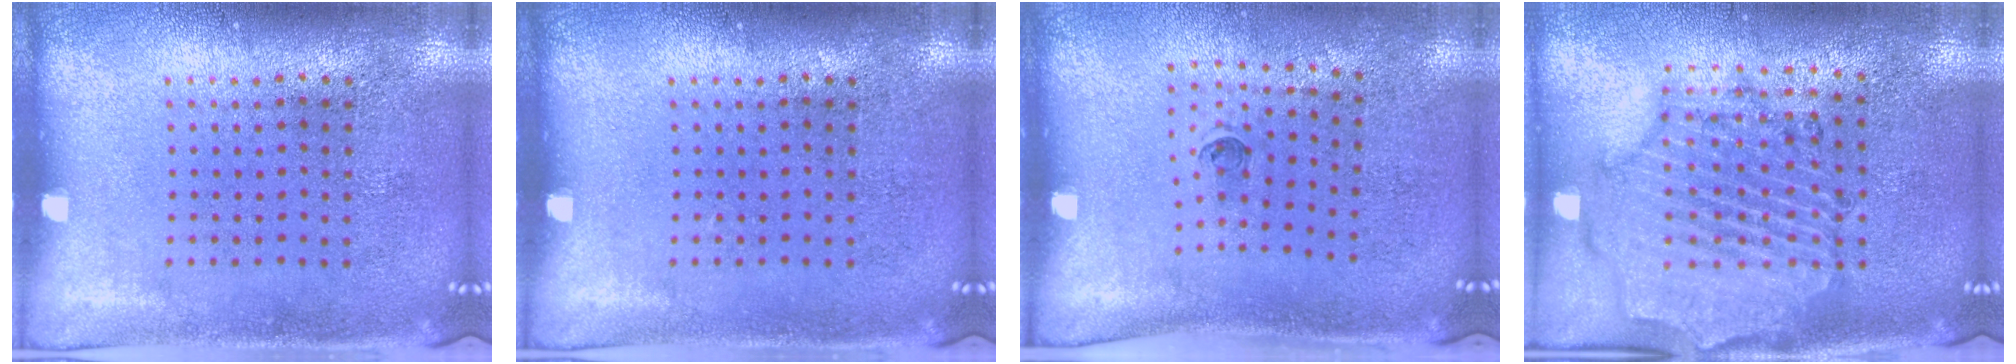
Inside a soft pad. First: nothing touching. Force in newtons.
{"total": 0.0}
{"total": 0.5, "press": 0.3, "slide": 0.4}
{"total": 1.6, "press": 1.6, "slide": 0.3}